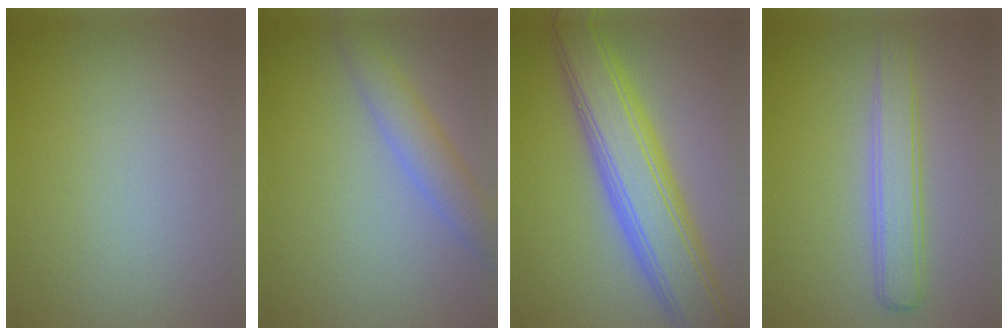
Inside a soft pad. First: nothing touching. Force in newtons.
{"total": 3.2, "press": 3.2, "slide": 0.1}
{"total": 8.3, "press": 8.3, "slide": 0.1}
{"total": 3.3, "press": 3.2, "slide": 0.3}